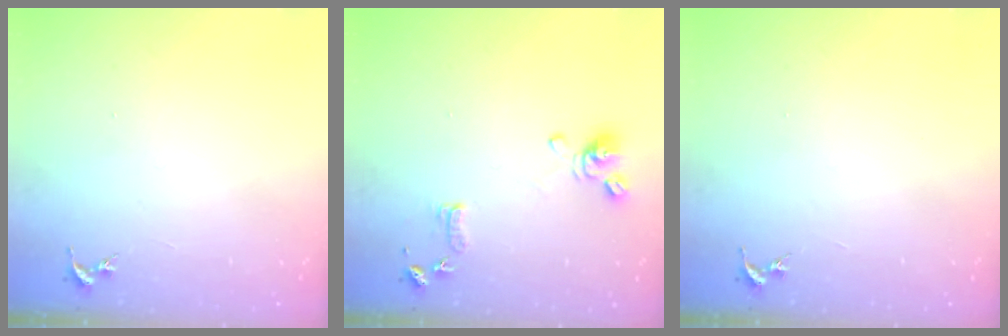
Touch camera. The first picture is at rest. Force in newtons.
{"total": 9.8, "press": 9.7, "slide": 1.7}
{"total": 0.0}